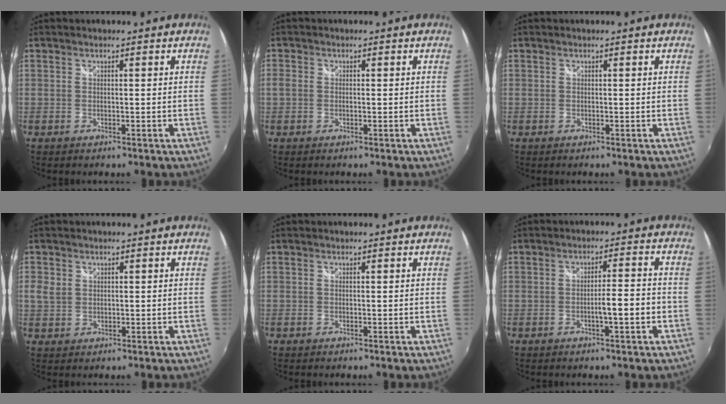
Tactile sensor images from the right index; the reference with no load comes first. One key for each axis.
{"total": 2.0, "fx": -0.4, "fy": 1.4, "fz": 1.4, "tx": -0.028, "ty": -0.002, "tz": -0.011}
{"total": 0.0}
{"total": 3.2, "fx": 0.7, "fy": 2.7, "fz": 1.7, "tx": -0.034, "ty": 0.001, "tz": 0.015}
{"total": 0.0}
{"total": 4.5, "fx": -1.7, "fy": 0.0, "fz": 4.2, "tx": -0.069, "ty": 0.000, "tz": -0.025}